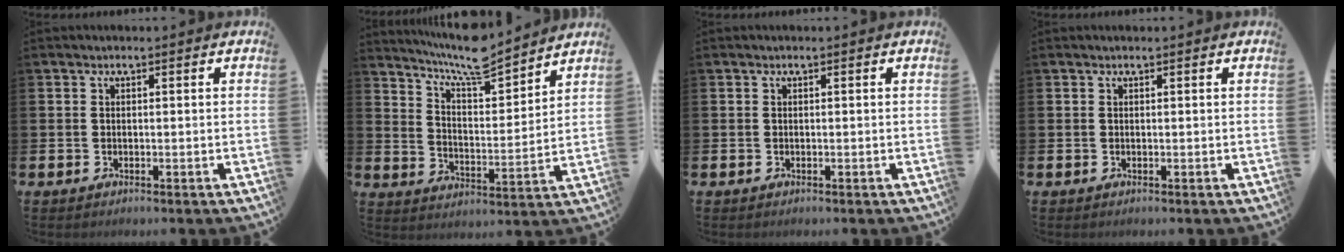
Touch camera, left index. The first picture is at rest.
{"total": 8.4, "force": [7.9, 0.8, 2.6], "torque": [-0.076, -0.052, 0.143]}
{"total": 0.0}
{"total": 0.0}